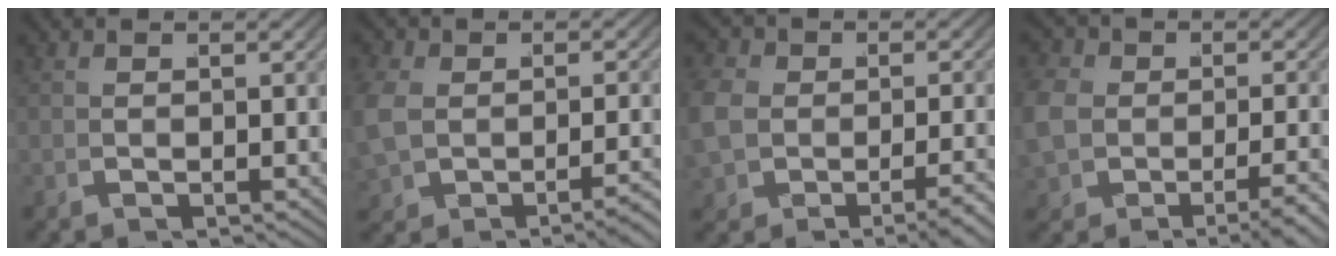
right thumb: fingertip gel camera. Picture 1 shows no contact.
{"total": 3.6, "force": [-1.6, 2.5, 2.0], "torque": [-0.052, -0.010, -0.019]}
{"total": 4.5, "force": [-1.5, 3.4, 2.5], "torque": [-0.062, -0.010, -0.023]}
{"total": 5.1, "force": [-2.1, 3.7, 2.8], "torque": [-0.065, -0.013, -0.031]}